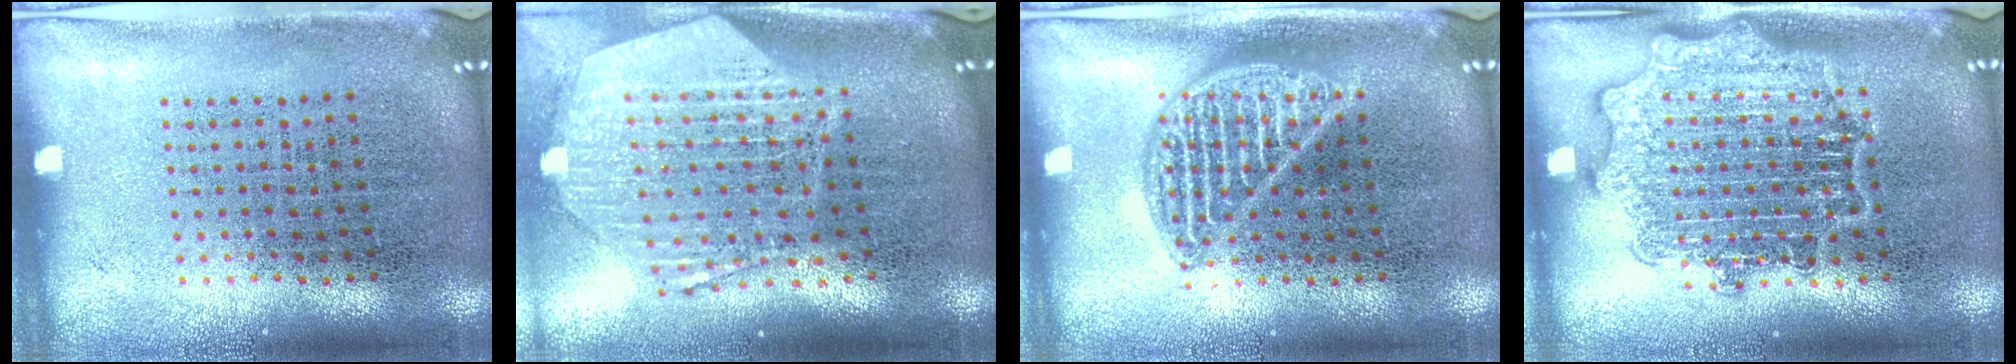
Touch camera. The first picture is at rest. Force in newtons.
{"total": 2.9, "press": 2.4, "slide": 1.7}
{"total": 2.3, "press": 2.3, "slide": 0.2}
{"total": 2.8, "press": 2.8, "slide": 0.4}